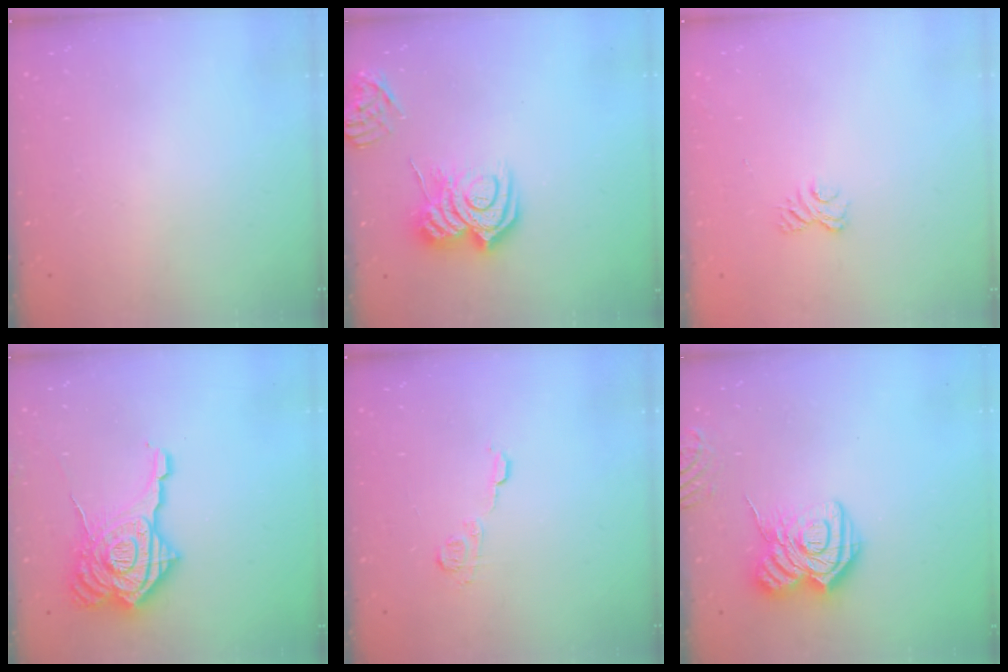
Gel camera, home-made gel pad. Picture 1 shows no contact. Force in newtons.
{"total": 12.1, "press": 12.1, "slide": 1.2}
{"total": 2.5, "press": 2.2, "slide": 1.2}
{"total": 23.2, "press": 23.0, "slide": 2.5}
{"total": 7.8, "press": 7.8, "slide": 0.6}
{"total": 14.9, "press": 14.8, "slide": 1.4}